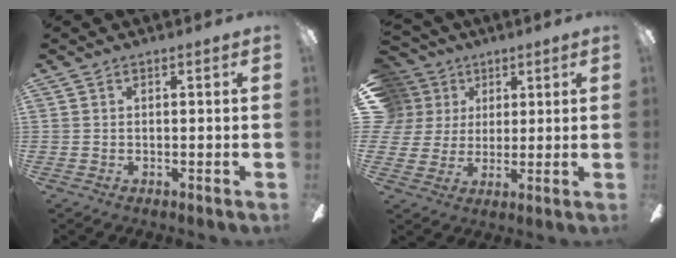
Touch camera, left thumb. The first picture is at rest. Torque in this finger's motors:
{"motor_torque": [0.17, 0.26, -0.14, 0.30, 0.08]}